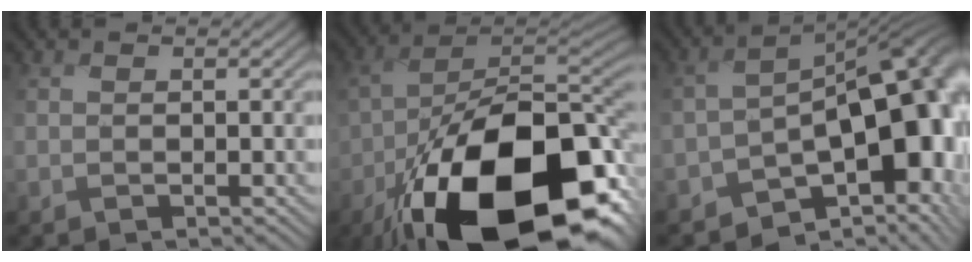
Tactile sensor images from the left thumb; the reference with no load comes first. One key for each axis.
{"total": 20.2, "fx": -9.3, "fy": 10.0, "fz": 14.8, "tx": -0.252, "ty": -0.045, "tz": -0.129}
{"total": 15.8, "fx": -5.3, "fy": 8.1, "fz": 12.6, "tx": -0.157, "ty": -0.025, "tz": -0.061}